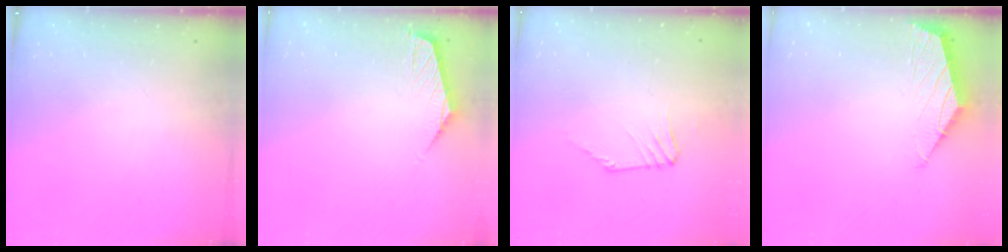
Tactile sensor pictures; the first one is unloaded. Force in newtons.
{"total": 1.3, "press": 1.2, "slide": 0.5}
{"total": 0.0}
{"total": 1.5, "press": 1.5, "slide": 0.4}